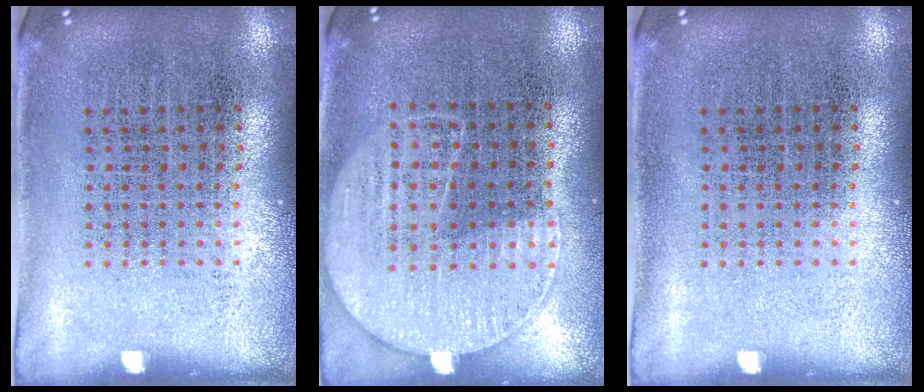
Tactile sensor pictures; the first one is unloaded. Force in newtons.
{"total": 1.2, "press": 1.0, "slide": 0.6}
{"total": 0.0}